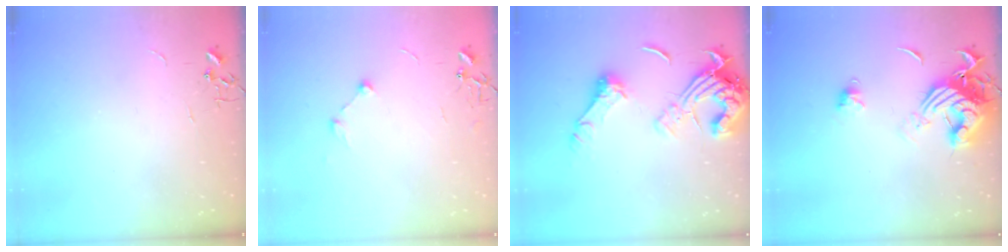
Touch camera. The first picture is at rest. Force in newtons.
{"total": 5.9, "press": 5.9, "slide": 0.8}
{"total": 17.0, "press": 16.9, "slide": 1.9}
{"total": 14.5, "press": 14.4, "slide": 1.7}